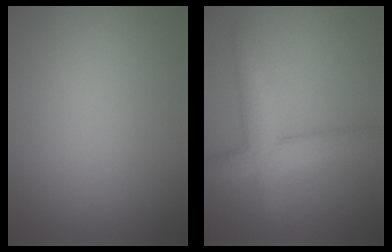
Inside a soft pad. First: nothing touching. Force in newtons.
{"total": 4.6, "press": 4.6, "slide": 0.2}